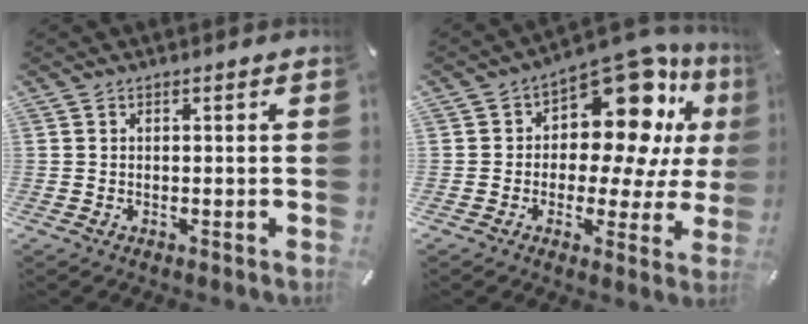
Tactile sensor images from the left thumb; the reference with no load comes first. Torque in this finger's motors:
{"motor_torque": [2.23, 2.20, 0.44, 0.06, 0.22]}